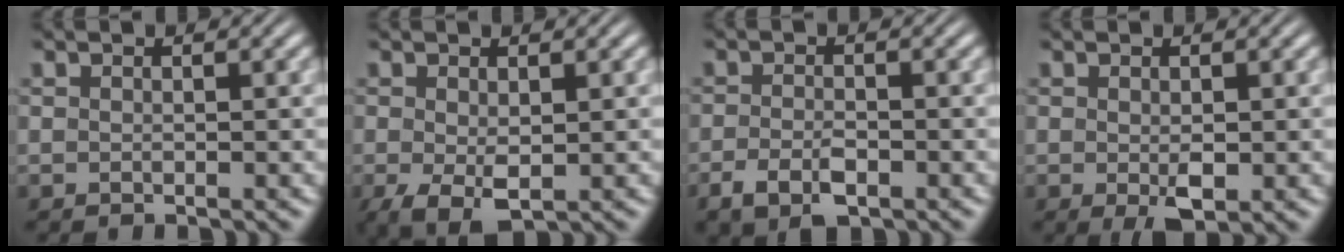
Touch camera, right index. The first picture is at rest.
{"total": 4.6, "force": [-2.1, 2.4, 3.3], "torque": [-0.068, -0.038, -0.013]}
{"total": 3.3, "force": [-2.0, 1.5, 2.1], "torque": [-0.040, -0.010, -0.032]}
{"total": 2.2, "force": [-0.7, 0.8, 1.9], "torque": [-0.035, -0.016, -0.005]}